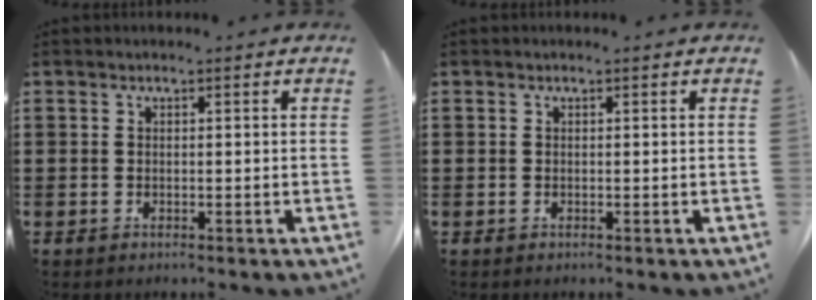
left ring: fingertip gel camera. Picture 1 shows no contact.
{"total": 0.0}